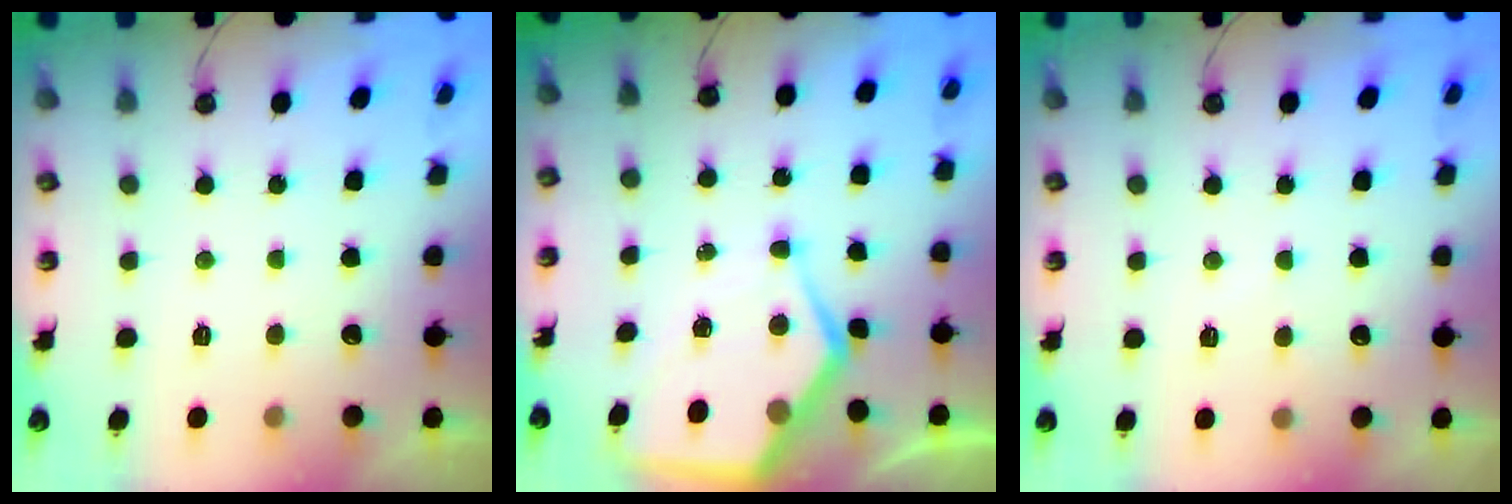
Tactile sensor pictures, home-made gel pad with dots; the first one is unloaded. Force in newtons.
{"total": 11.6, "press": 11.5, "slide": 1.3}
{"total": 3.7, "press": 3.7, "slide": 0.4}